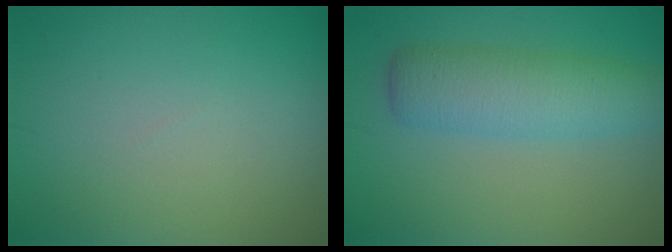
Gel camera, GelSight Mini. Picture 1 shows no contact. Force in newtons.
{"total": 5.3, "press": 5.3, "slide": 0.1}